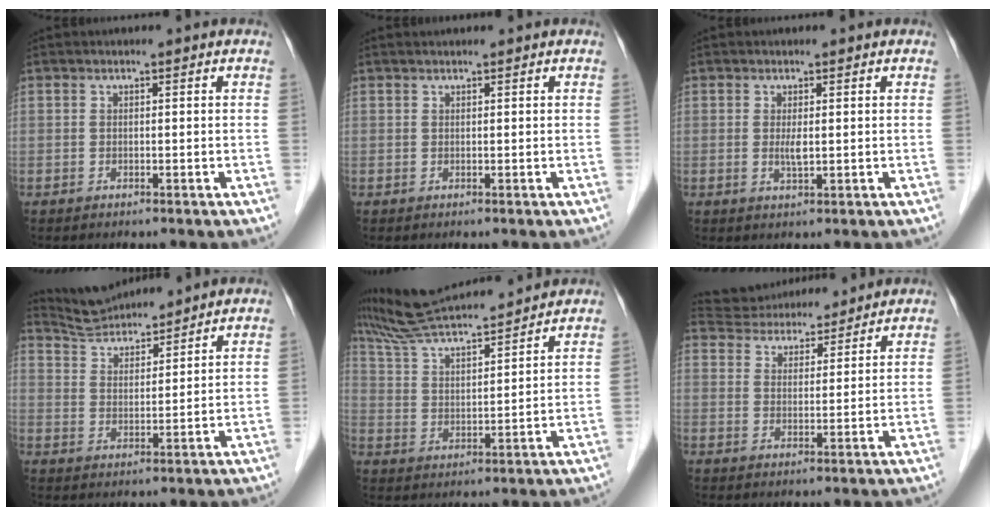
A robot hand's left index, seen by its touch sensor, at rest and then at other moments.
{"total": 0.6, "force": [0.6, 0.0, 0.2], "torque": [-0.008, 0.010, 0.013]}
{"total": 1.5, "force": [0.1, 0.3, 1.5], "torque": [-0.033, -0.004, 0.005]}
{"total": 7.9, "force": [7.8, 0.6, 1.1], "torque": [-0.032, 0.020, 0.148]}
{"total": 15.0, "force": [14.0, 0.6, 5.4], "torque": [-0.109, 0.021, 0.235]}
{"total": 12.0, "force": [11.3, 2.8, 2.9], "torque": [-0.050, 0.028, 0.179]}